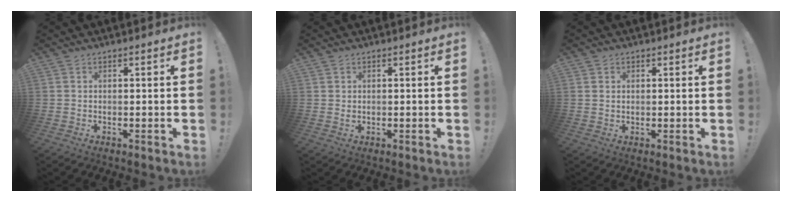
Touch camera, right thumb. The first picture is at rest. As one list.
[{"total": 1.0, "force": [0.5, 0.8, 0.3], "torque": [0.010, -0.005, 0.006]}, {"total": 1.8, "force": [0.9, 1.4, 0.5], "torque": [-0.003, -0.001, 0.015]}]